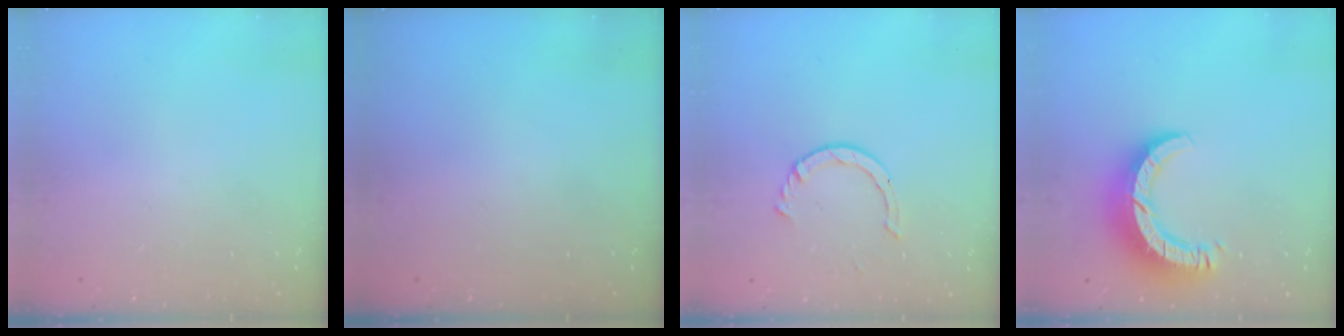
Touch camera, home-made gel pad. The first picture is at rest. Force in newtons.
{"total": 0.0}
{"total": 2.3, "press": 2.3, "slide": 0.2}
{"total": 11.0, "press": 11.0, "slide": 1.0}